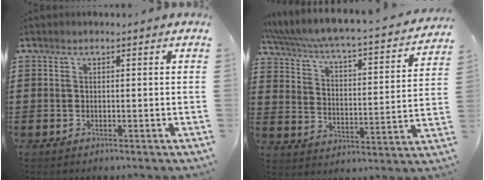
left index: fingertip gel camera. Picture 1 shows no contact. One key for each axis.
{"total": 3.6, "fx": 3.1, "fy": 0.1, "fz": 1.7, "tx": -0.054, "ty": -0.040, "tz": 0.042}